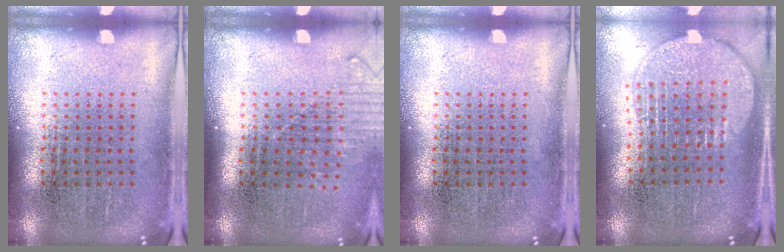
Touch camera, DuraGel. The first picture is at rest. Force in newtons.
{"total": 1.3, "press": 1.1, "slide": 0.8}
{"total": 0.0}
{"total": 2.0, "press": 1.7, "slide": 1.1}